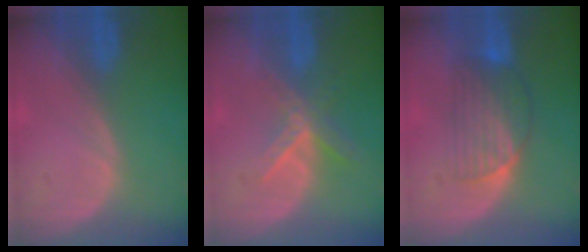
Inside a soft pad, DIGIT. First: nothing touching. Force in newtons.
{"total": 5.6, "press": 4.9, "slide": 2.8}
{"total": 6.5, "press": 5.9, "slide": 2.6}